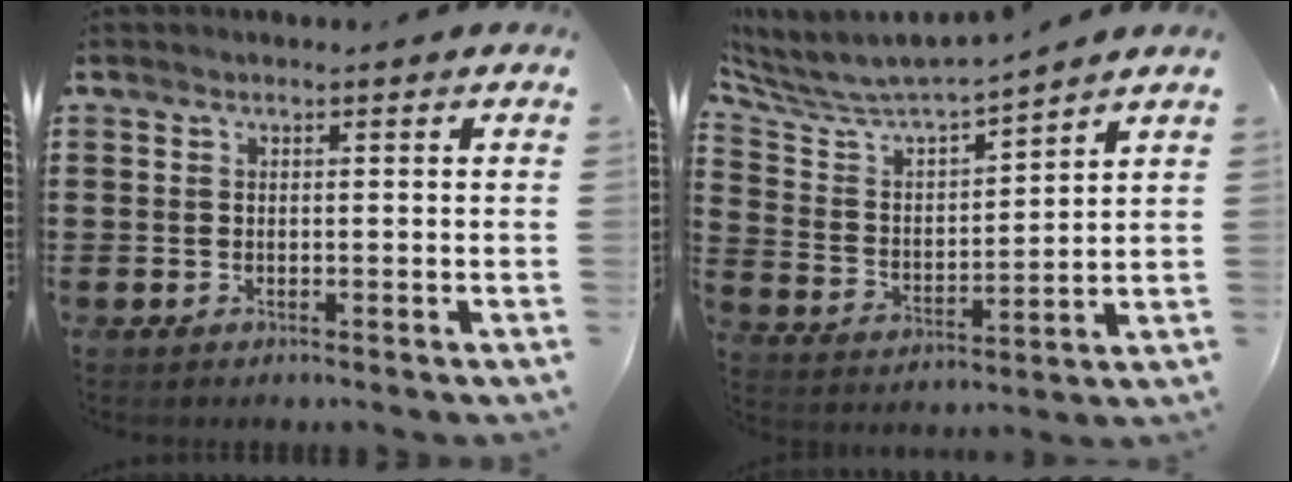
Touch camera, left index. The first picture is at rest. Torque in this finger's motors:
{"motor_torque": [2.14, 0.00, 0.18, 0.15]}